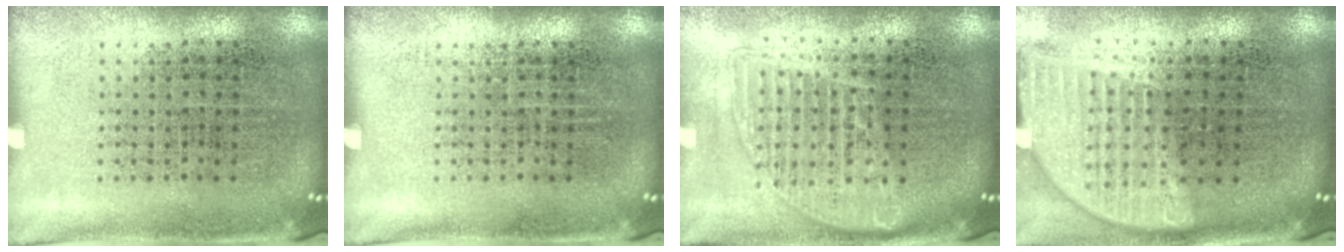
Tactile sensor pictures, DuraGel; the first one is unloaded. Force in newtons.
{"total": 0.0}
{"total": 1.6, "press": 1.4, "slide": 0.7}
{"total": 2.0, "press": 1.6, "slide": 1.2}